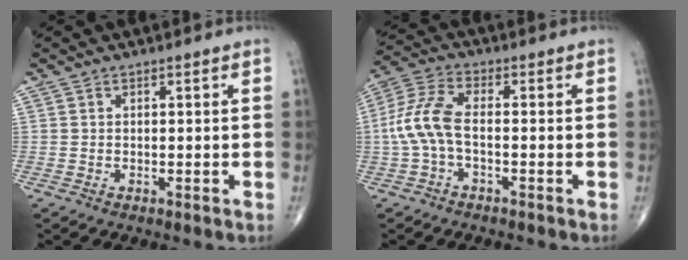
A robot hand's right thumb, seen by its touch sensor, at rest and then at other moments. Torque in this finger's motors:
{"motor_torque": [-0.04, 0.63, 0.81, -0.41, 0.10]}